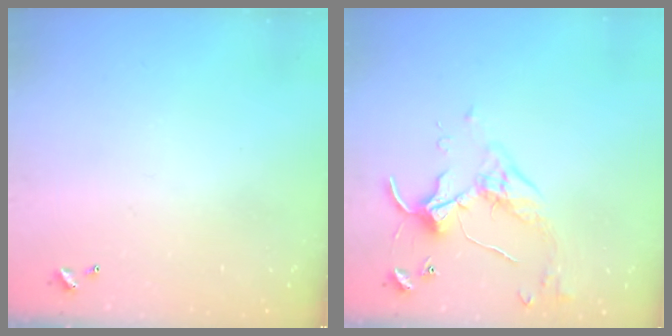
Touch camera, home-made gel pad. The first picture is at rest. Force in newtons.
{"total": 3.9, "press": 3.9, "slide": 0.1}